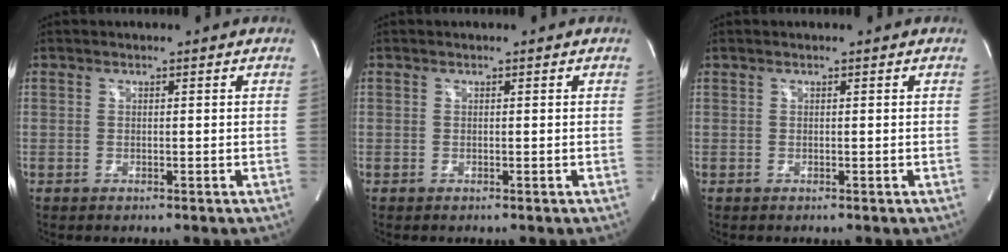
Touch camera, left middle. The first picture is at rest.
{"total": 0.0}
{"total": 0.0}